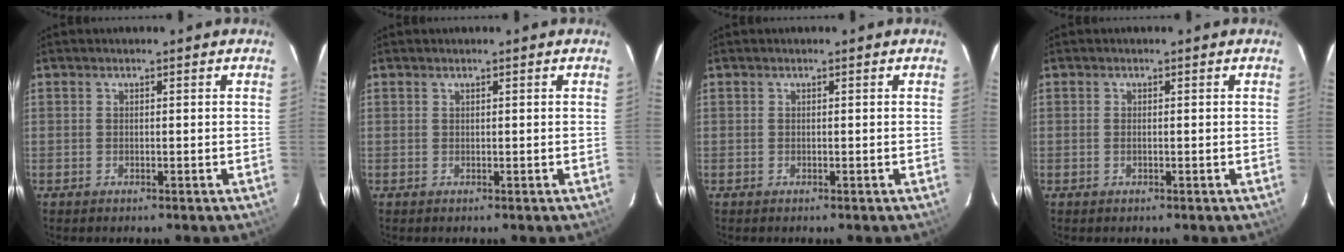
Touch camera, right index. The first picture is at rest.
{"total": 0.0}
{"total": 0.0}
{"total": 0.7, "force": [-0.1, 0.1, 0.6], "torque": [-0.014, 0.002, -0.003]}